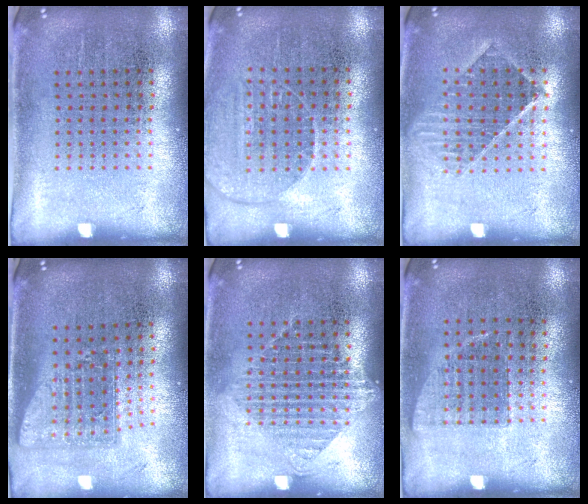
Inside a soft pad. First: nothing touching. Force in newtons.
{"total": 1.4, "press": 1.3, "slide": 0.6}
{"total": 1.2, "press": 1.1, "slide": 0.4}
{"total": 1.6, "press": 1.2, "slide": 1.0}
{"total": 1.1, "press": 1.0, "slide": 0.5}
{"total": 0.7, "press": 0.7, "slide": 0.2}